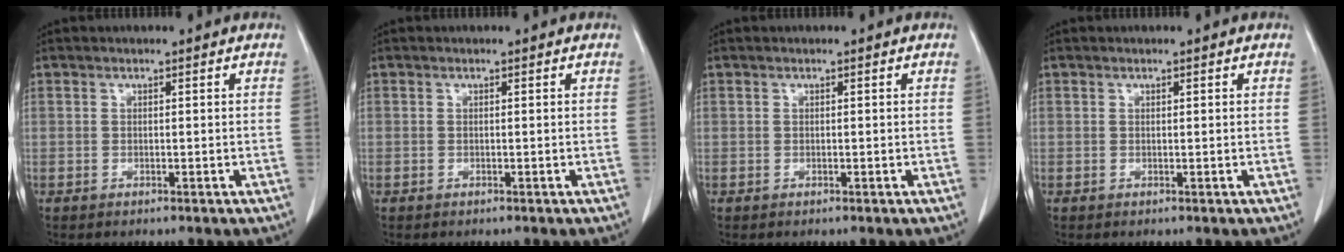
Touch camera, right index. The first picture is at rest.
{"total": 0.0}
{"total": 0.0}
{"total": 0.0}